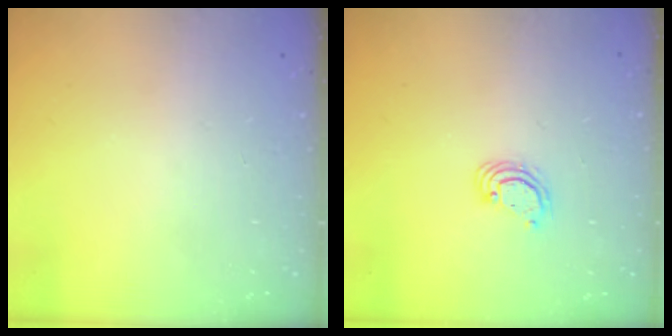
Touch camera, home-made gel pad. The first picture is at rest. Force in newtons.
{"total": 3.8, "press": 3.8, "slide": 0.4}